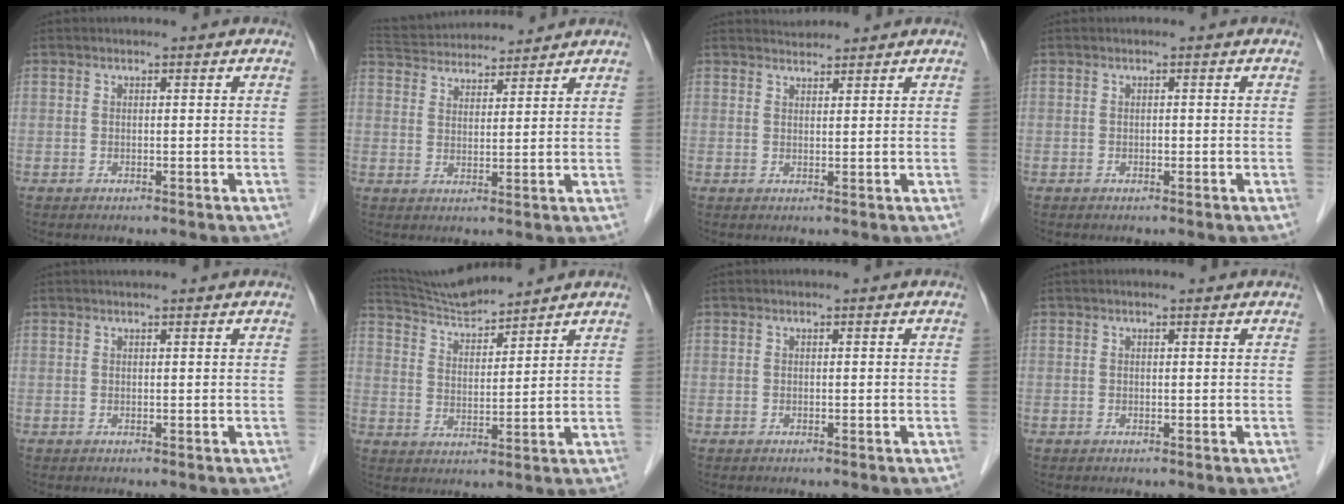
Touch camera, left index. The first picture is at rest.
{"total": 11.1, "force": [10.6, 1.8, 2.7], "torque": [-0.057, 0.037, 0.174]}
{"total": 2.1, "force": [2.1, 0.2, -0.2], "torque": [-0.003, 0.013, 0.040]}
{"total": 0.0}
{"total": 3.2, "force": [2.9, 0.2, 1.4], "torque": [-0.015, 0.026, 0.036]}
{"total": 8.3, "force": [8.1, -0.3, 1.6], "torque": [-0.046, 0.016, 0.163]}
{"total": 0.0}
{"total": 1.8, "force": [1.6, 0.3, 0.7], "torque": [-0.013, 0.024, 0.017]}